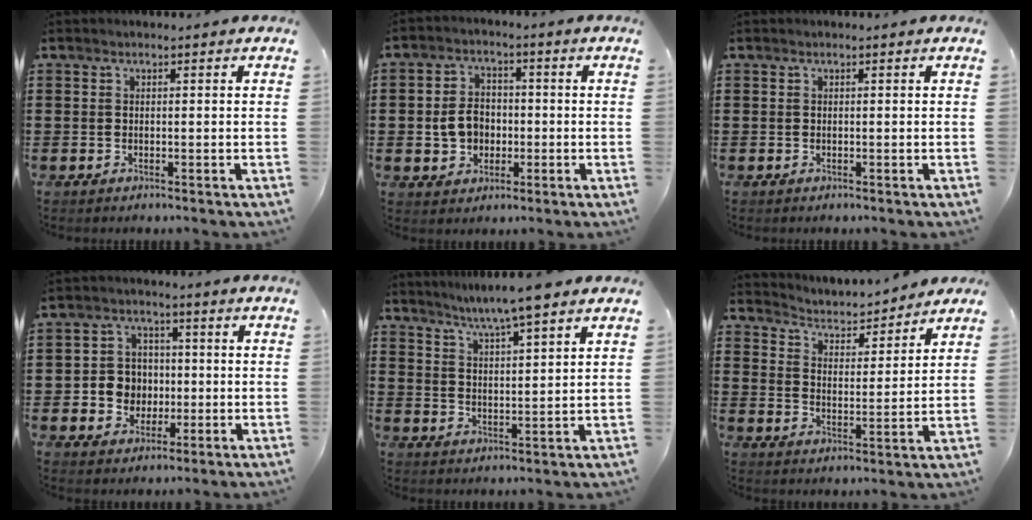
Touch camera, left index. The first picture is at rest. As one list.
[{"total": 5.4, "force": [-0.7, 4.4, 3.1], "torque": [-0.075, 0.008, -0.017]}, {"total": 0.0}, {"total": 5.6, "force": [-0.5, 5.3, 1.7], "torque": [-0.051, 0.017, -0.009]}, {"total": 5.3, "force": [4.6, -1.0, 2.4], "torque": [-0.062, -0.023, 0.076]}, {"total": 3.1, "force": [3.0, 0.6, 0.1], "torque": [-0.025, -0.028, 0.043]}]